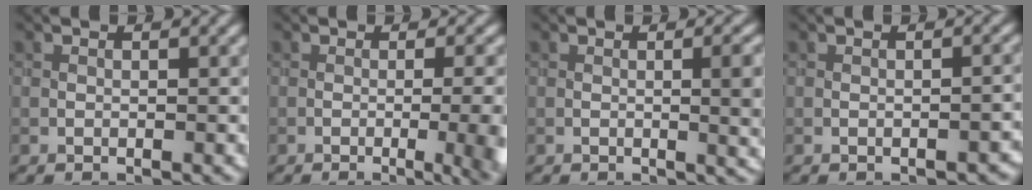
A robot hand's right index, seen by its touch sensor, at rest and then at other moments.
{"total": 8.1, "force": [-2.6, 3.3, 6.9], "torque": [-0.050, -0.002, -0.019]}
{"total": 3.7, "force": [-0.2, 1.0, 3.6], "torque": [-0.051, -0.006, 0.000]}
{"total": 1.8, "force": [-1.4, 0.7, 0.9], "torque": [-0.009, 0.004, -0.012]}